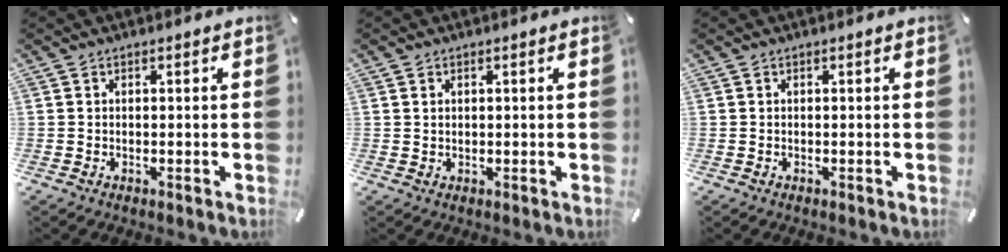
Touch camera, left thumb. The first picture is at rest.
{"total": 0.8, "force": [0.4, 0.6, 0.4], "torque": [-0.007, 0.002, 0.006]}
{"total": 0.0}